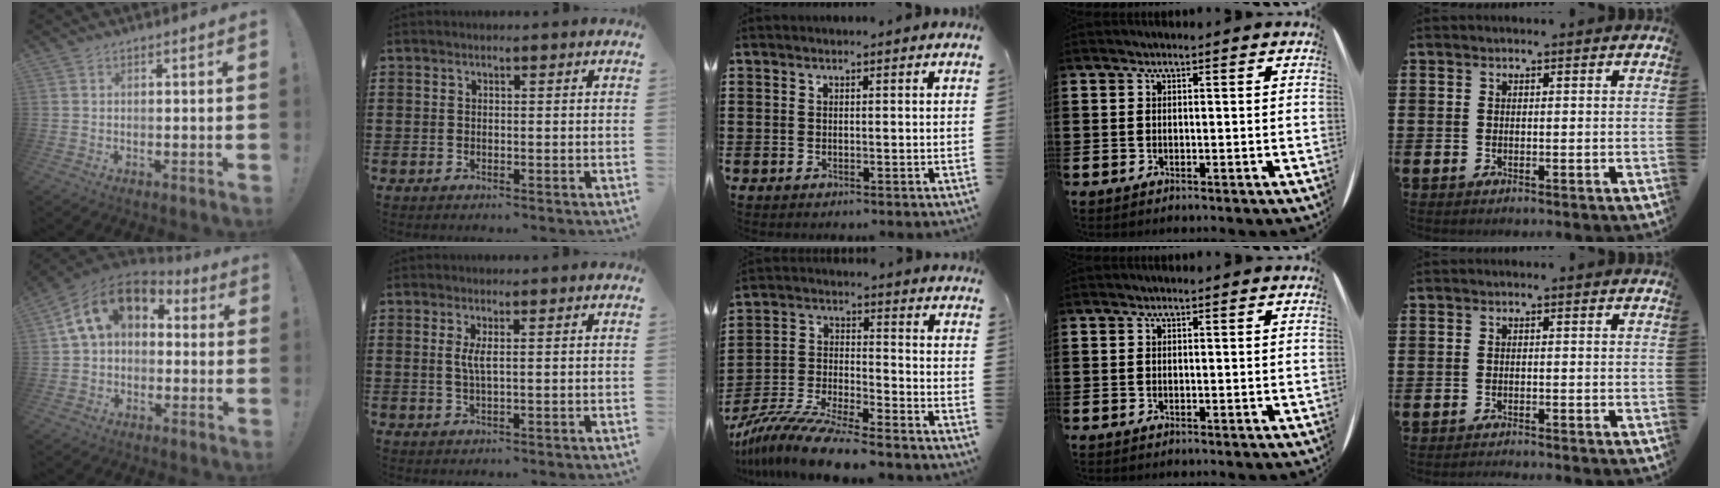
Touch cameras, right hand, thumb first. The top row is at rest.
{"thumb": {"total": 15.1, "force": [5.1, 9.5, 10.5], "torque": [-0.178, -0.001, 0.092]}, "index": {"total": 2.5, "force": [0.5, 0.3, 2.4], "torque": [-0.049, 0.000, 0.006]}, "middle": {"total": 10.0, "force": [-9.3, 0.4, 3.8], "torque": [-0.068, 0.012, -0.181]}, "little": {"total": 0.7, "force": [-0.7, -0.1, 0.0], "torque": [-0.001, -0.001, -0.015]}}